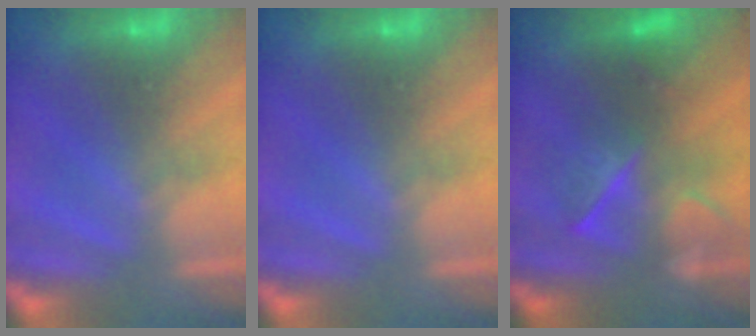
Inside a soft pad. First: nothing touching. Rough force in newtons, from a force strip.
{"total": 0.0}
{"total": 2.6}